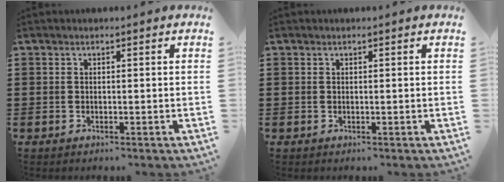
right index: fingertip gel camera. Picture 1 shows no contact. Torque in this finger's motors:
{"motor_torque": [-0.01, 0.01, 0.00, 0.00]}